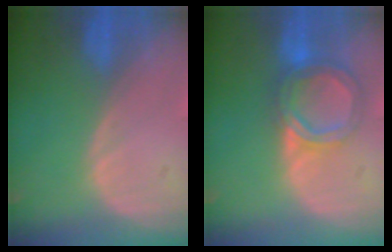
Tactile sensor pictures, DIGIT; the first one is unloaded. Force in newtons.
{"total": 6.5, "press": 5.8, "slide": 3.1}